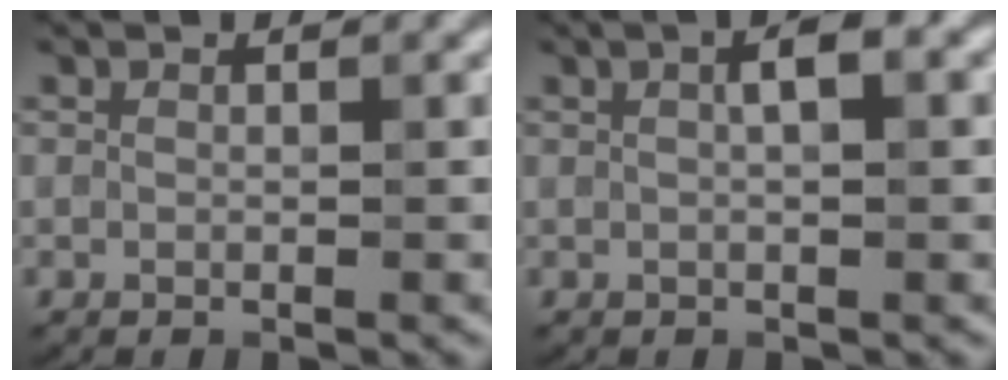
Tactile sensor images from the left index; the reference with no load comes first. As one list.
[{"total": 2.3, "force": [0.5, 0.5, 2.2], "torque": [-0.033, 0.008, 0.007]}]